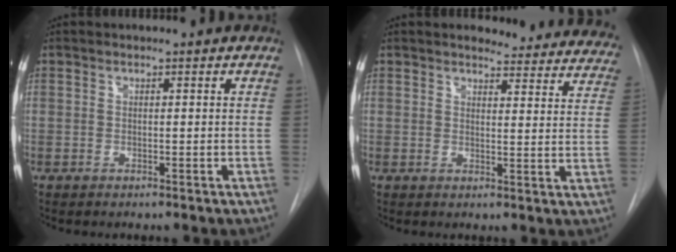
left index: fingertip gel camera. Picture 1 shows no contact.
{"total": 16.7, "force": [15.9, 4.0, 3.4], "torque": [-0.005, -0.063, 0.153]}